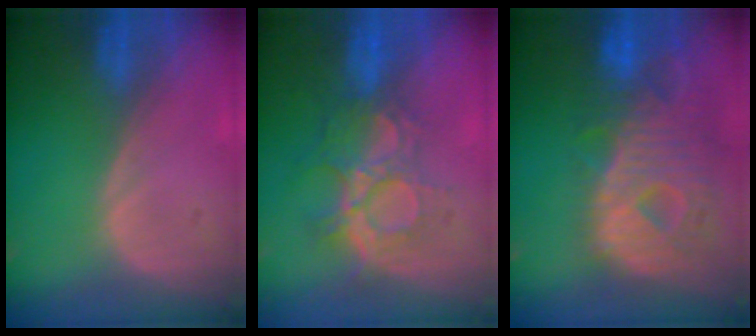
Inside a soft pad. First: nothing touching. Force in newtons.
{"total": 9.3, "press": 7.9, "slide": 5.1}
{"total": 12.8, "press": 11.0, "slide": 6.6}